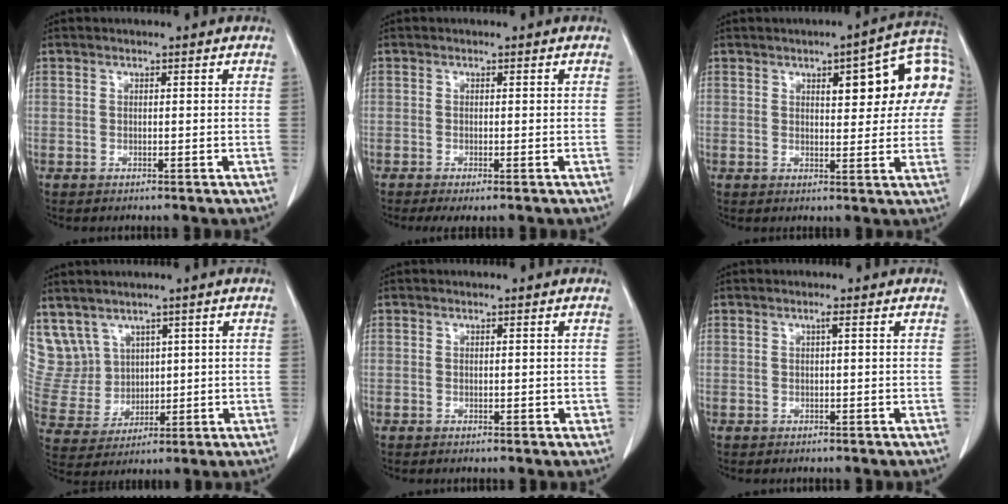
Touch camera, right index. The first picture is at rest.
{"total": 2.1, "force": [-1.3, 0.5, 1.5], "torque": [-0.033, -0.008, -0.018]}
{"total": 13.1, "force": [3.9, 3.8, 11.9], "torque": [-0.153, 0.030, 0.045]}
{"total": 10.6, "force": [5.6, 8.9, 1.4], "torque": [-0.059, 0.052, 0.140]}
{"total": 1.0, "force": [-0.1, 0.8, 0.6], "torque": [-0.002, 0.002, 0.000]}
{"total": 0.5, "force": [0.1, -0.1, 0.5], "torque": [-0.014, -0.001, 0.004]}